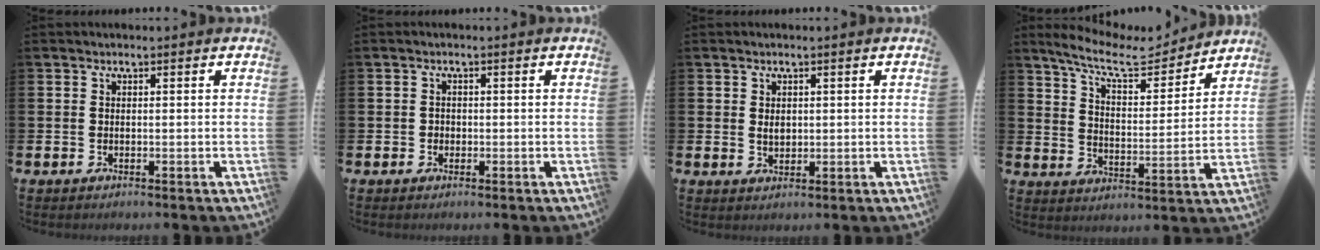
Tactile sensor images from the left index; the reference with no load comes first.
{"total": 0.9, "force": [-0.2, 0.9, 0.2], "torque": [-0.004, 0.006, -0.007]}
{"total": 1.6, "force": [0.7, 1.1, 0.9], "torque": [-0.002, -0.002, 0.008]}
{"total": 9.5, "force": [8.3, 2.5, 3.8], "torque": [-0.096, -0.049, 0.141]}